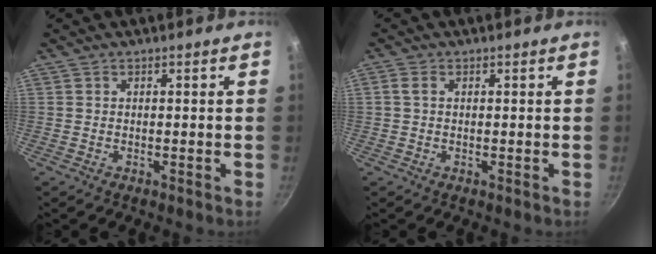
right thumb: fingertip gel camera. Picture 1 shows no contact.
{"total": 1.5, "force": [0.3, 1.0, 1.1], "torque": [-0.023, 0.005, 0.004]}